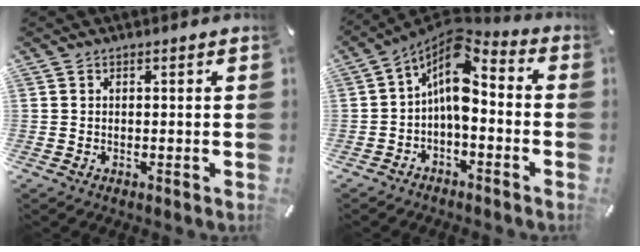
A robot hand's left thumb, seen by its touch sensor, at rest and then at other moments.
{"total": 10.7, "force": [0.7, 5.9, 8.9], "torque": [-0.171, -0.023, 0.006]}